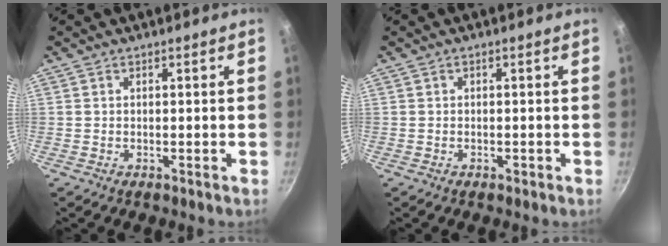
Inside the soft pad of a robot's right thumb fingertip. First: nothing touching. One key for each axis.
{"total": 0.7, "fx": -0.3, "fy": 0.5, "fz": 0.4, "tx": -0.002, "ty": 0.001, "tz": -0.005}